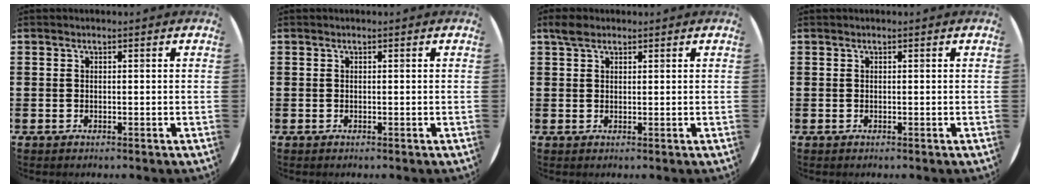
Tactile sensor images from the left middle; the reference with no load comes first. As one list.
[{"total": 0.0}, {"total": 2.0, "force": [1.6, 1.0, 0.7], "torque": [0.000, 0.000, 0.028]}, {"total": 0.0}]